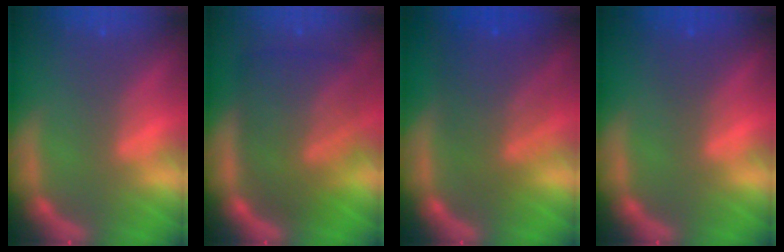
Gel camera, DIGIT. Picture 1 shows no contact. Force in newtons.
{"total": 9.5}
{"total": 7.0}
{"total": 0.9}